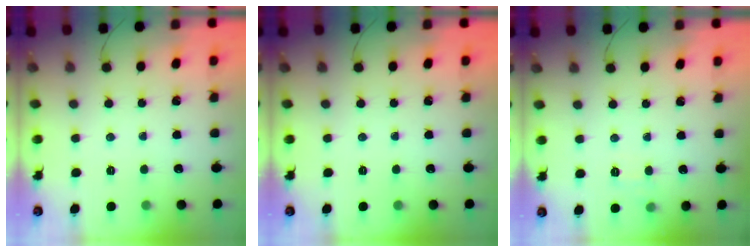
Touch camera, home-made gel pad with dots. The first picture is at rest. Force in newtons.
{"total": 0.0}
{"total": 5.8, "press": 5.5, "slide": 1.7}